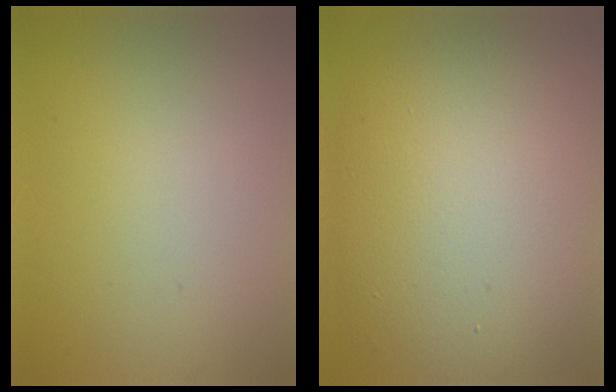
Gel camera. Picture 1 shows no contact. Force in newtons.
{"total": 13.7, "press": 13.6, "slide": 1.4}